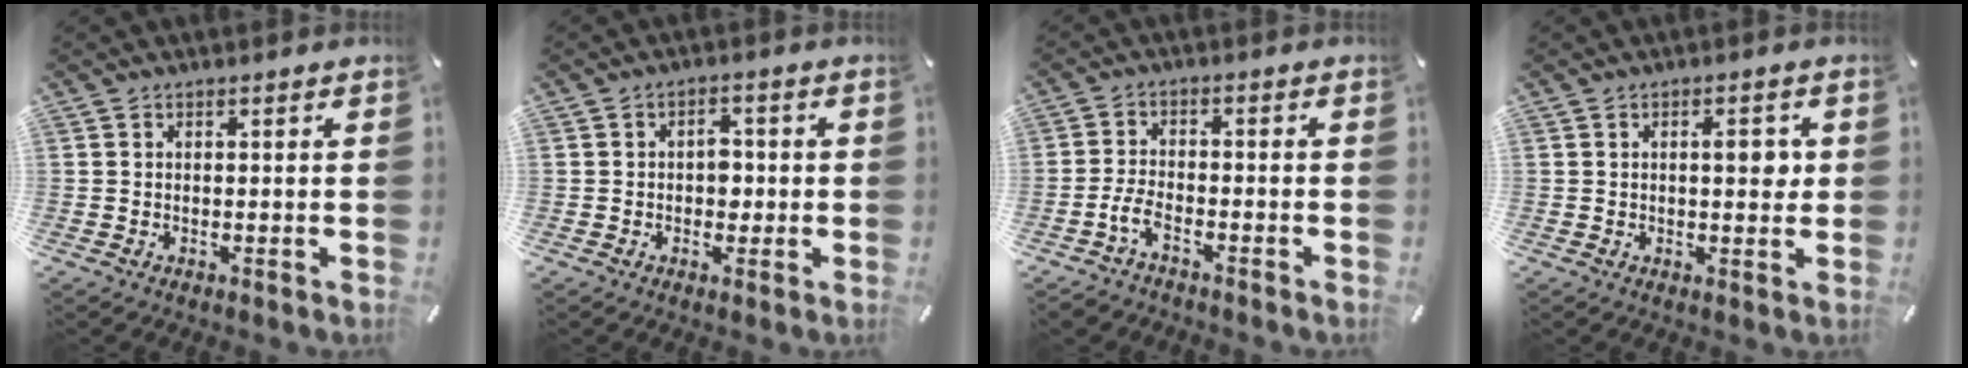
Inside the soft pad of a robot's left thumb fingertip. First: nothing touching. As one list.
[{"total": 3.8, "force": [-0.2, 2.7, 2.6], "torque": [-0.027, 0.000, -0.011]}, {"total": 4.8, "force": [-3.1, 2.2, 2.9], "torque": [-0.073, 0.007, -0.062]}, {"total": 4.8, "force": [0.8, 1.9, 4.3], "torque": [-0.060, -0.002, 0.005]}]